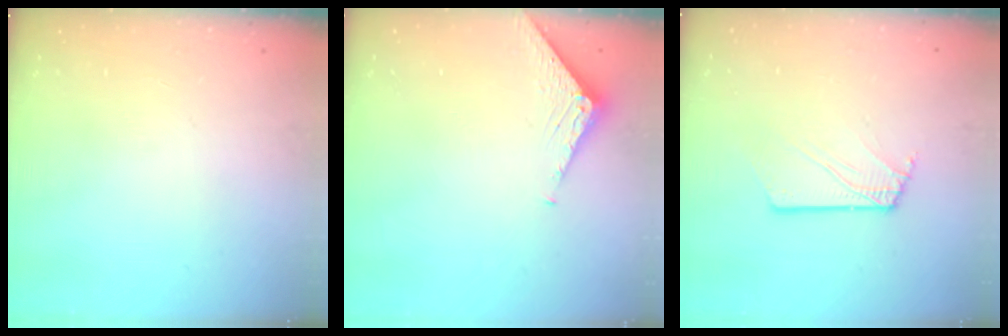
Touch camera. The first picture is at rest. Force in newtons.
{"total": 3.5, "press": 3.5, "slide": 0.3}
{"total": 2.6, "press": 2.6, "slide": 0.3}